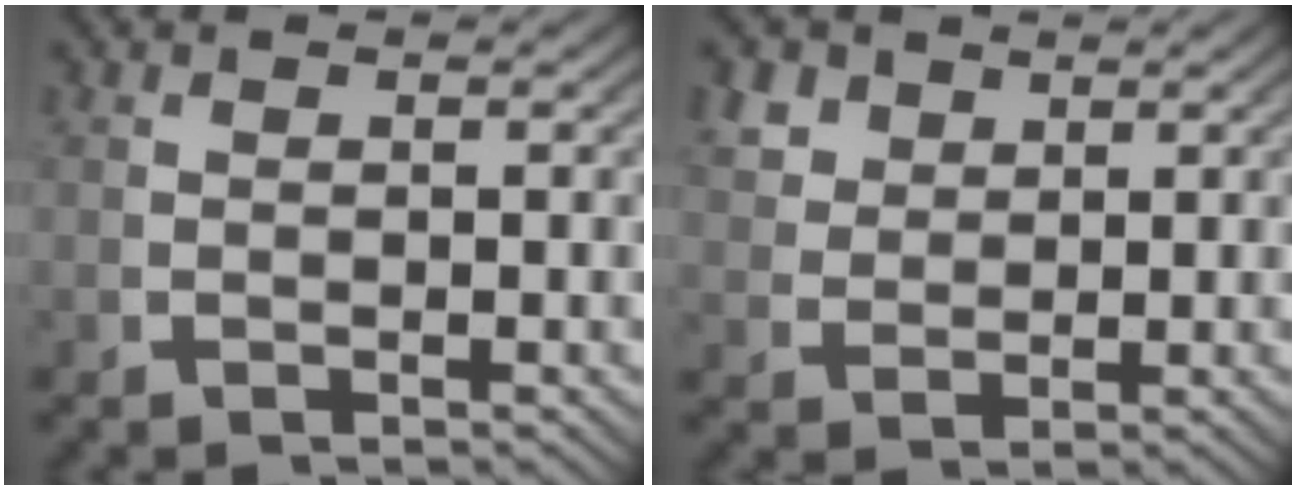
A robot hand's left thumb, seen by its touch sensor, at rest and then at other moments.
{"total": 3.9, "force": [2.5, 2.5, 1.6], "torque": [-0.036, -0.004, 0.055]}